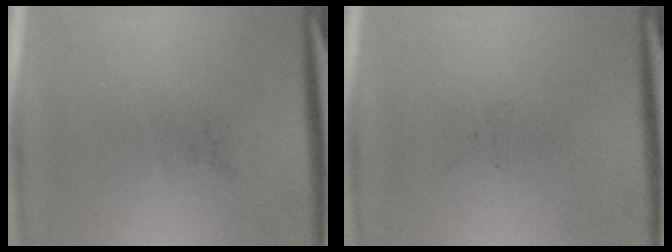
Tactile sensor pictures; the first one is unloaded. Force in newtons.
{"total": 0.0}